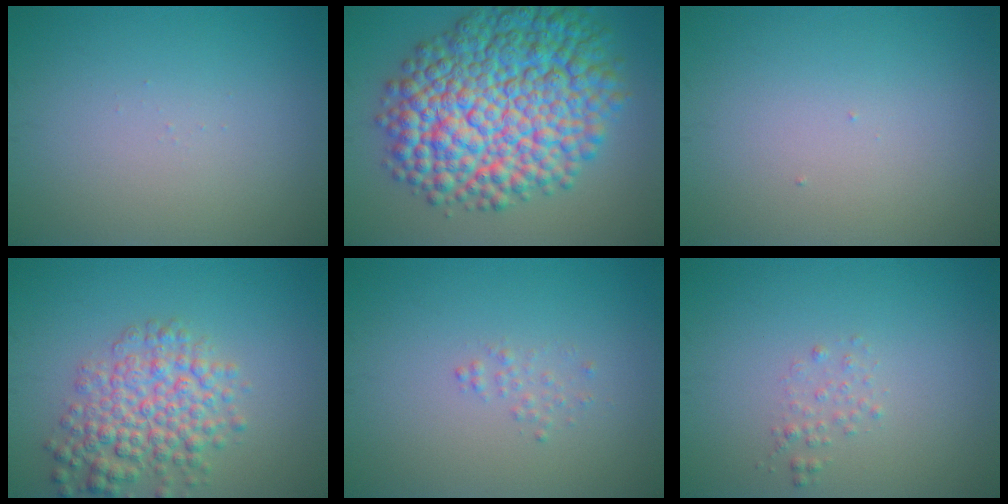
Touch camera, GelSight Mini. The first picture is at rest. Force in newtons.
{"total": 14.2, "press": 14.2, "slide": 0.2}
{"total": 0.0}
{"total": 5.4, "press": 5.4, "slide": 0.2}
{"total": 0.9, "press": 0.9, "slide": 0.0}
{"total": 1.0, "press": 1.0, "slide": 0.0}